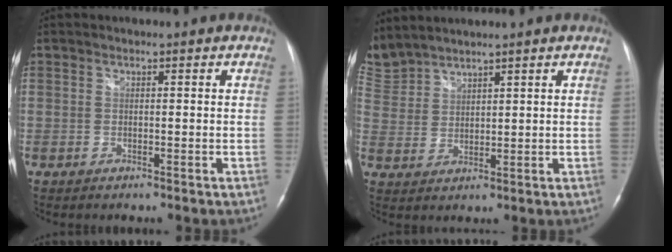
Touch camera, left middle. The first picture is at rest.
{"total": 7.6, "force": [7.0, 2.7, 0.7], "torque": [-0.035, 0.013, 0.155]}